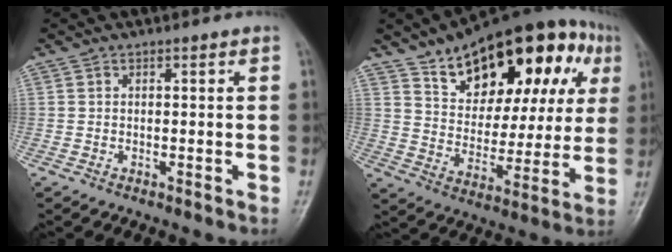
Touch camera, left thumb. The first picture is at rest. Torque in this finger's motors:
{"motor_torque": [1.65, 1.66, 1.61, -1.17, 0.21]}